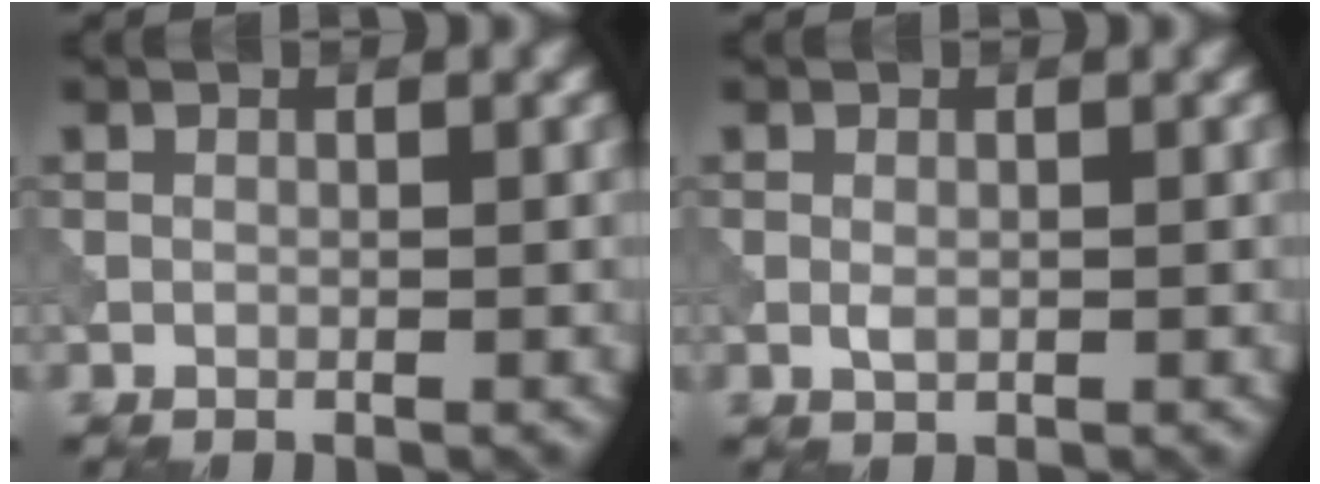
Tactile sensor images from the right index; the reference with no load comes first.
{"total": 1.0, "force": [-0.1, 0.6, 0.8], "torque": [-0.017, -0.002, -0.003]}